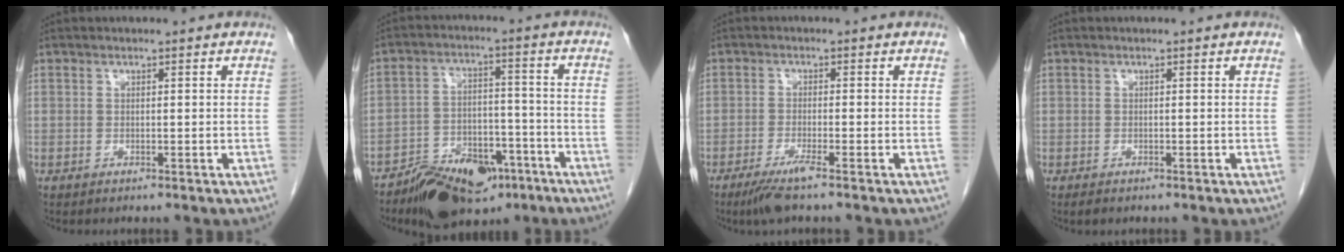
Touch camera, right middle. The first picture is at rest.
{"total": 12.5, "force": [-9.1, 6.0, 6.2], "torque": [-0.090, 0.009, -0.147]}
{"total": 4.1, "force": [-2.8, -0.4, 2.9], "torque": [-0.062, -0.012, -0.057]}
{"total": 1.0, "force": [-0.7, 0.5, 0.4], "torque": [-0.017, -0.003, -0.010]}